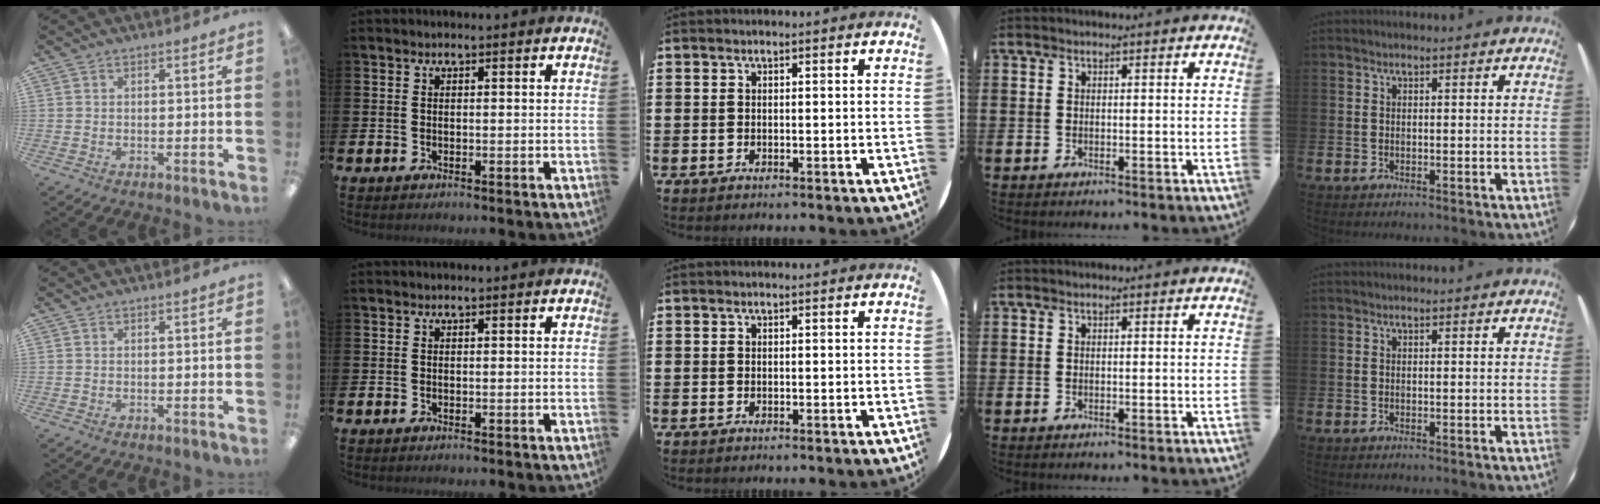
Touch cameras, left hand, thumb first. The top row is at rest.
{}